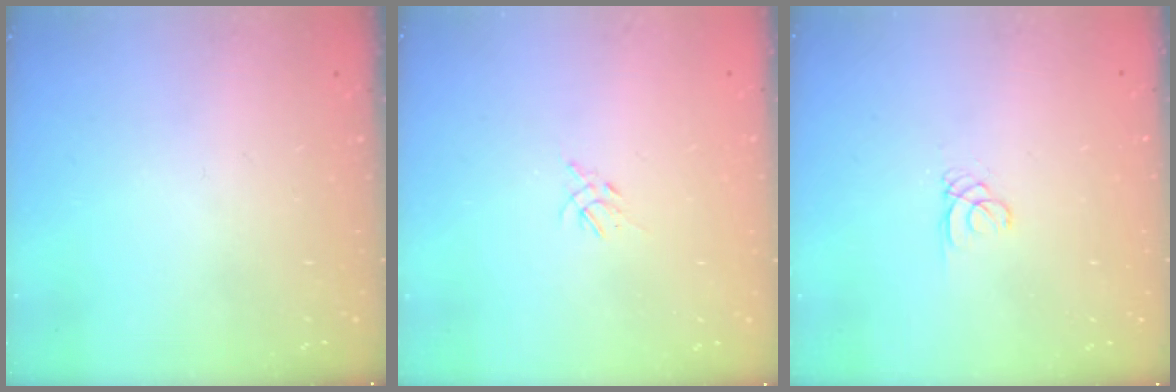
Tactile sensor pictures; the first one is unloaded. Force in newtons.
{"total": 3.8, "press": 3.7, "slide": 0.8}
{"total": 0.6, "press": 0.6, "slide": 0.1}